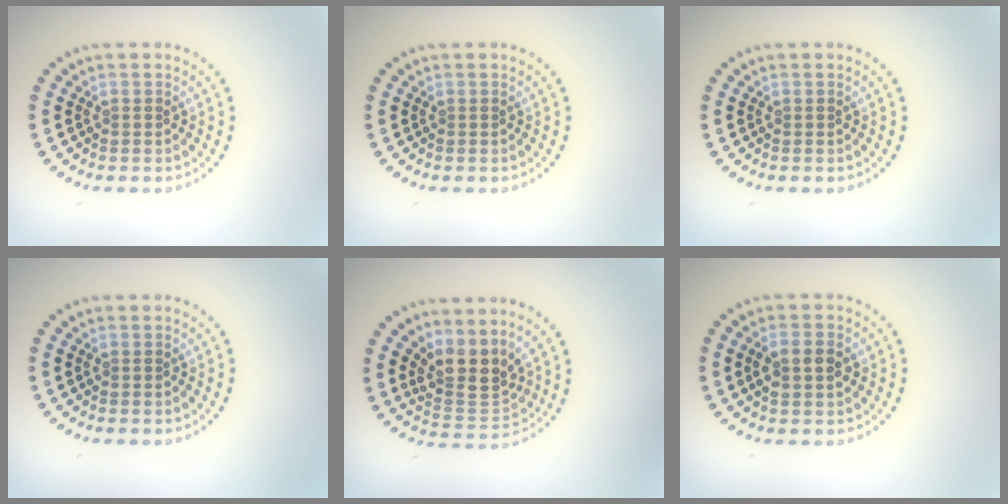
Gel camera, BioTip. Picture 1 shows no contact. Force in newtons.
{"total": 0.0}
{"total": 0.0}
{"total": 0.0}
{"total": 3.8, "press": 2.9, "slide": 2.4}
{"total": 2.3, "press": 2.3, "slide": 0.0}